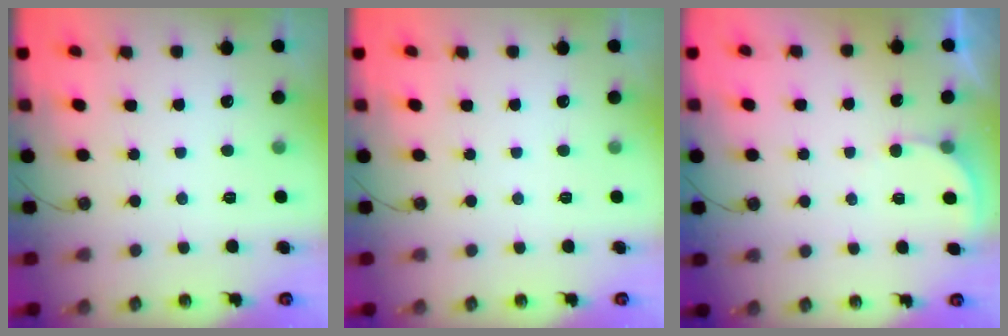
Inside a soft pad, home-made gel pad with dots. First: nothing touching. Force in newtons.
{"total": 0.0}
{"total": 2.7, "press": 2.7, "slide": 0.3}